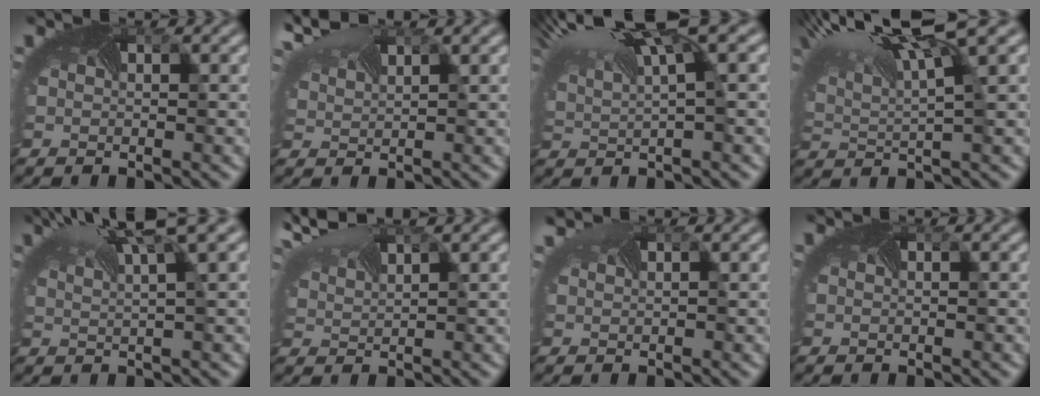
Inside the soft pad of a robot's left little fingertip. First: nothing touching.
{"total": 4.2, "force": [3.1, 1.4, 2.4], "torque": [-0.068, 0.018, 0.058]}
{"total": 9.9, "force": [6.0, 2.9, 7.4], "torque": [-0.173, 0.027, 0.114]}
{"total": 11.6, "force": [6.3, 3.9, 9.0], "torque": [-0.178, 0.034, 0.109]}
{"total": 5.7, "force": [4.0, 0.9, 4.0], "torque": [-0.074, 0.024, 0.070]}
{"total": 5.2, "force": [3.8, 1.6, 3.1], "torque": [-0.088, 0.023, 0.072]}
{"total": 1.5, "force": [1.2, 0.5, 0.6], "torque": [-0.016, 0.012, 0.009]}
{"total": 0.0}